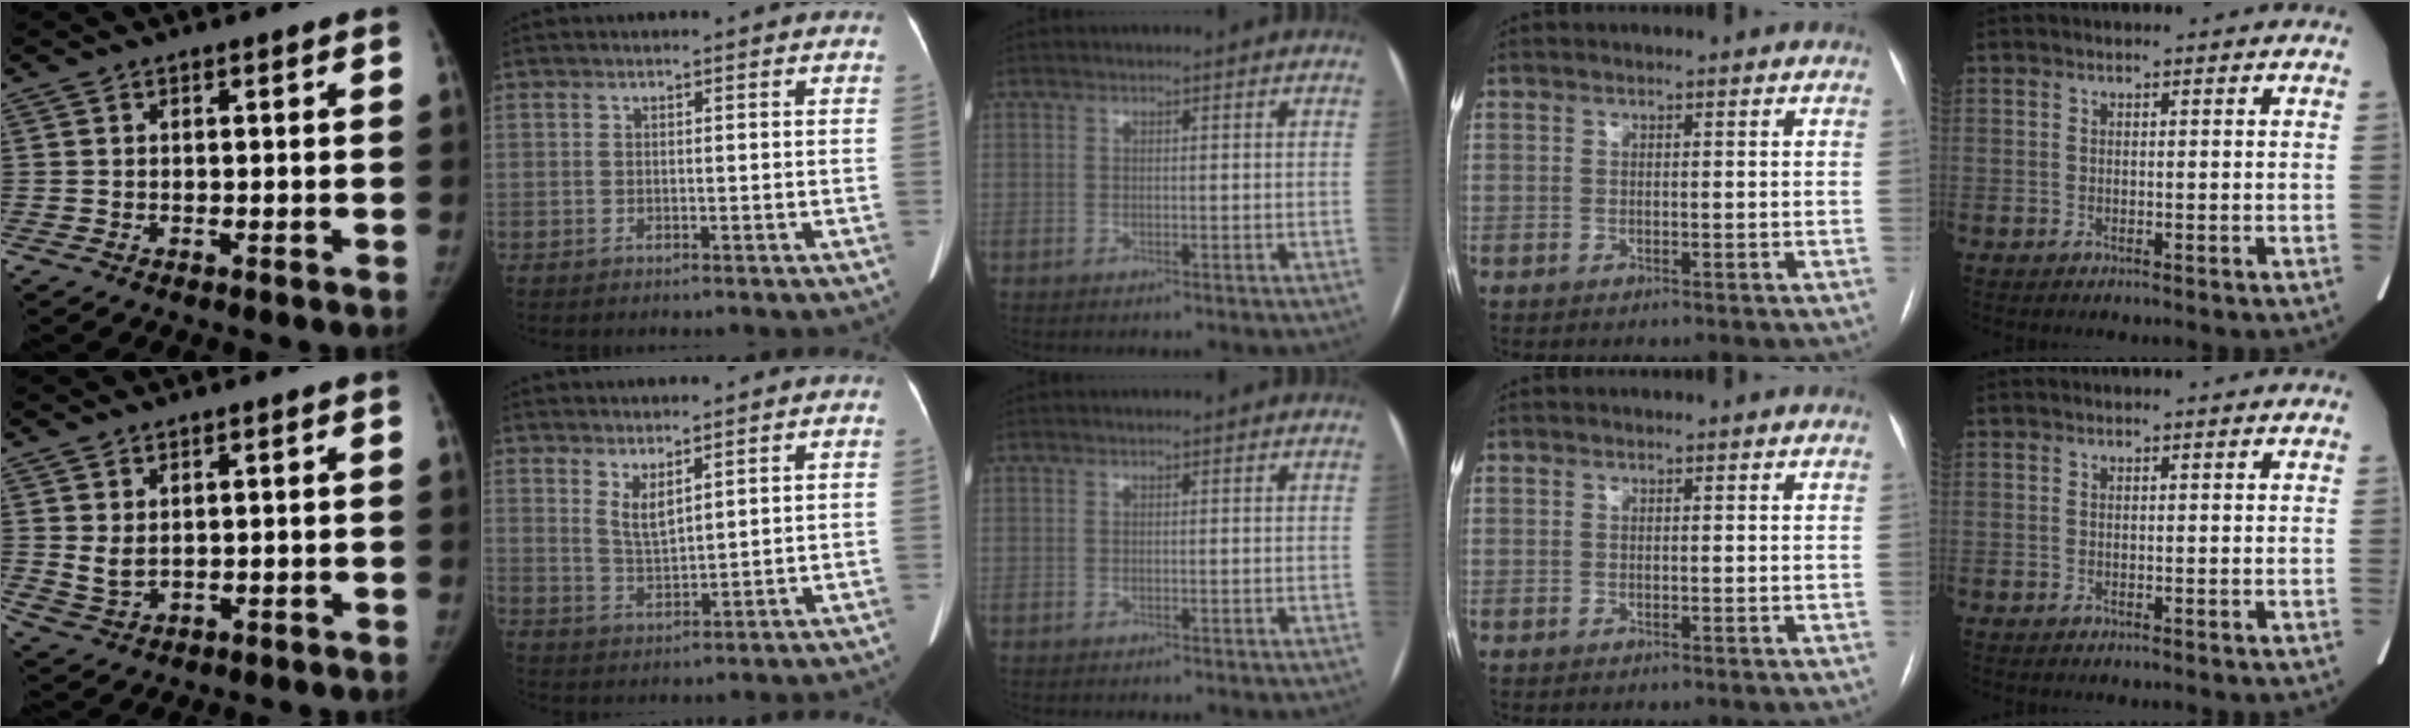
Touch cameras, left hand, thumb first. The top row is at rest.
{"thumb": {"total": 3.1, "force": [0.9, 2.1, 2.2], "torque": [-0.041, -0.011, 0.029]}, "index": {"total": 3.7, "force": [2.5, 0.8, 2.5], "torque": [-0.056, -0.014, 0.058]}}